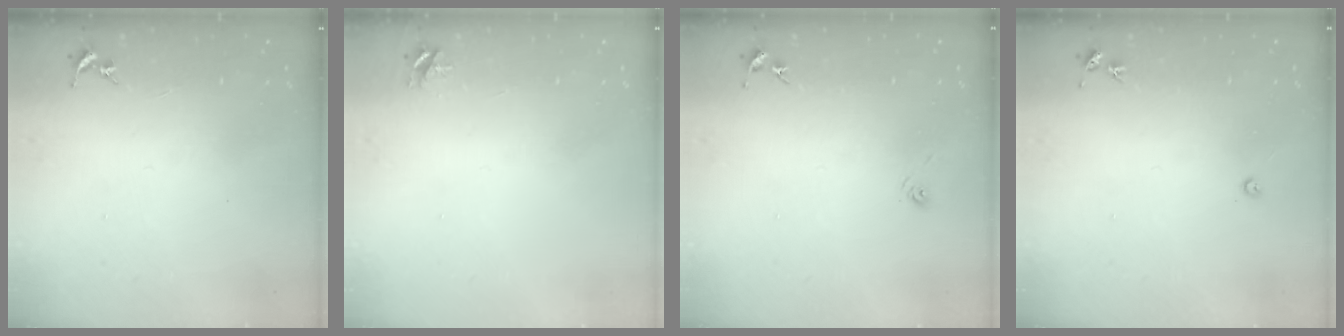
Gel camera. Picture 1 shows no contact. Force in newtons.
{"total": 4.2, "press": 4.1, "slide": 0.5}
{"total": 3.2, "press": 2.7, "slide": 1.7}
{"total": 3.0, "press": 3.0, "slide": 0.4}